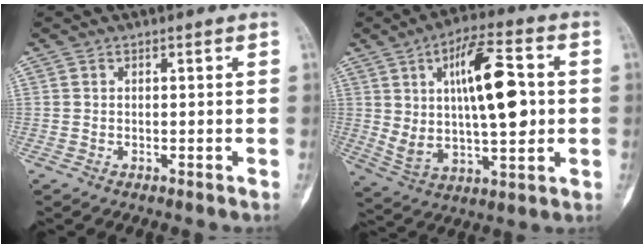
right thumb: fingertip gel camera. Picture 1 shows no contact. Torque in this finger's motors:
{"motor_torque": [-0.19, 2.58, 0.22, 0.15, 0.49]}